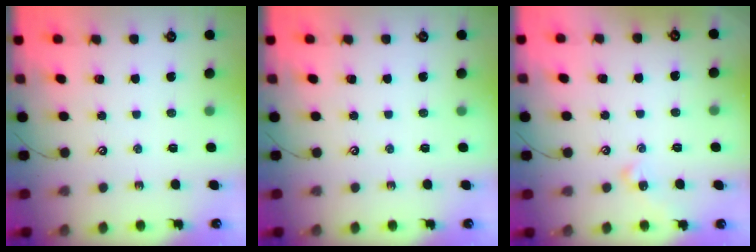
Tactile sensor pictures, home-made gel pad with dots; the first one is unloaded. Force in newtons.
{"total": 0.0}
{"total": 1.8, "press": 1.7, "slide": 0.5}